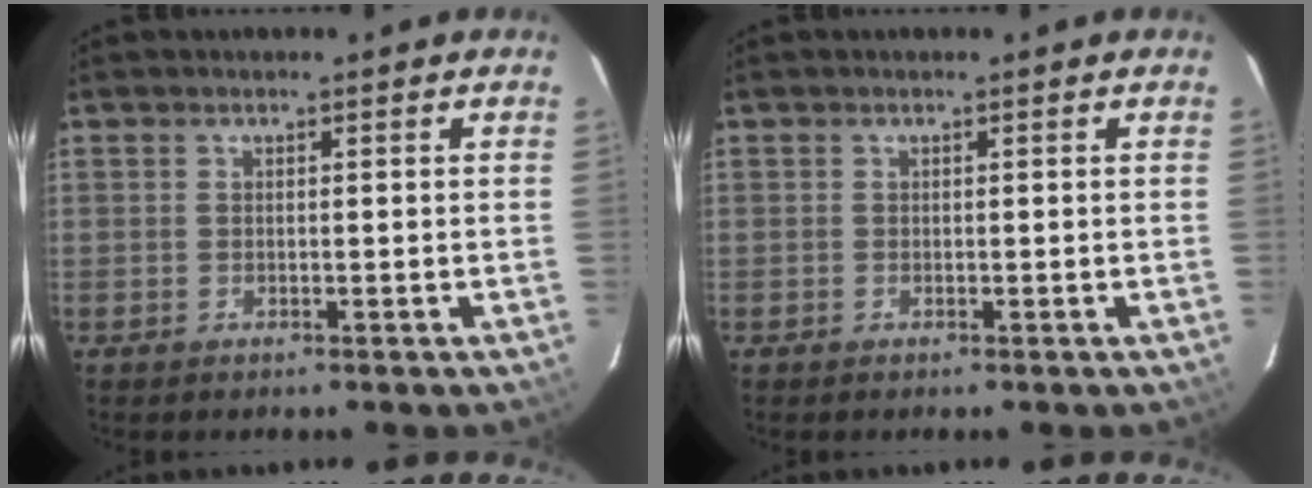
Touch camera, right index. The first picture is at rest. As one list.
[{"total": 0.0}]